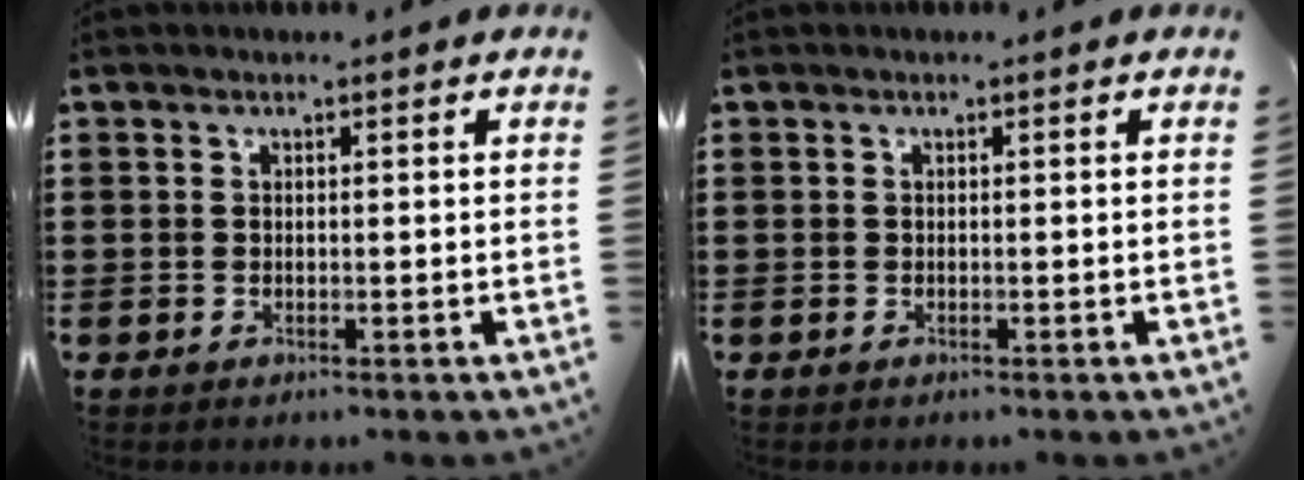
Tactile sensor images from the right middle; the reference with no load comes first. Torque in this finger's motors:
{"motor_torque": [-0.12, -0.20, -0.01, 0.01]}